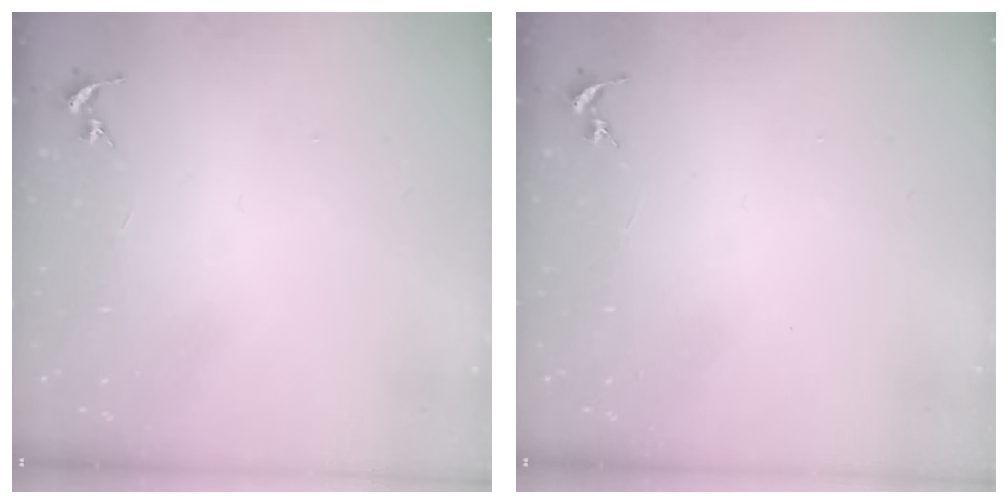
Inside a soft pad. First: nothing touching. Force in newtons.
{"total": 0.0}